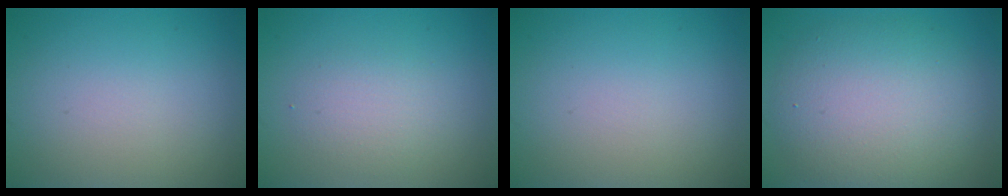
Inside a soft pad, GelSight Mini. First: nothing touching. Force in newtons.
{"total": 2.1, "press": 2.0, "slide": 0.1}
{"total": 0.0}
{"total": 8.0, "press": 8.0, "slide": 0.5}